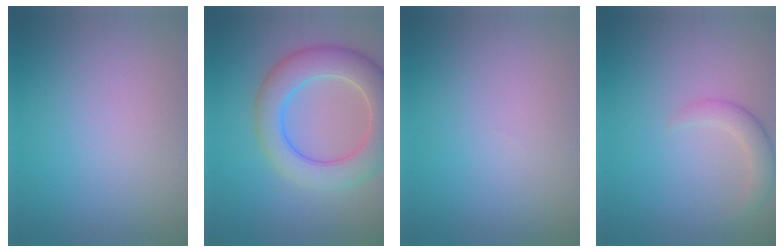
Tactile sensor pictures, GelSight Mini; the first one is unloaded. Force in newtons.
{"total": 7.9, "press": 7.8, "slide": 0.5}
{"total": 0.0}
{"total": 2.4, "press": 2.4, "slide": 0.3}